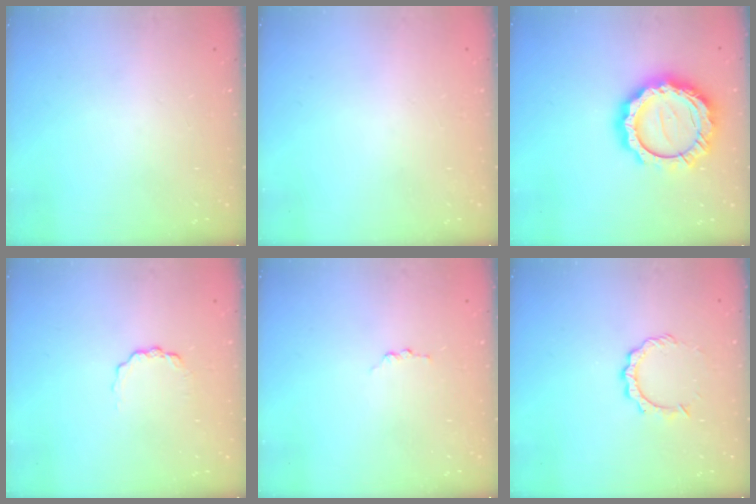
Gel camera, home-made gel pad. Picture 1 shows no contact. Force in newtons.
{"total": 1.6, "press": 1.6, "slide": 0.1}
{"total": 18.4, "press": 18.4, "slide": 1.5}
{"total": 4.8, "press": 4.8, "slide": 0.5}
{"total": 2.8, "press": 2.8, "slide": 0.3}
{"total": 5.5, "press": 5.5, "slide": 0.3}